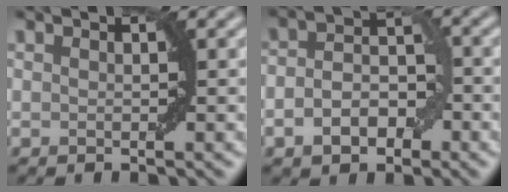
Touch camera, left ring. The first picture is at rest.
{"total": 4.6, "force": [-1.5, 2.9, 3.1], "torque": [-0.052, 0.003, -0.030]}